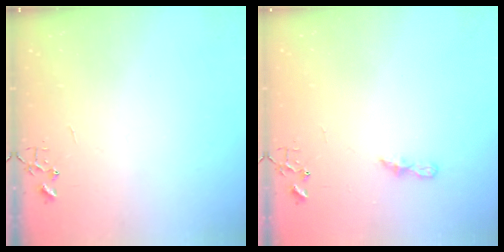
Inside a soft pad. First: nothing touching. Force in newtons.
{"total": 5.3, "press": 5.3, "slide": 0.6}